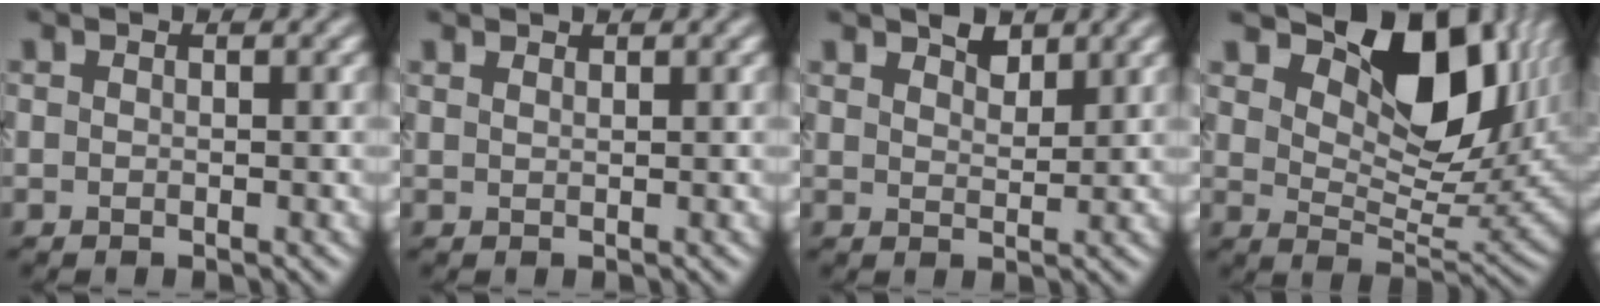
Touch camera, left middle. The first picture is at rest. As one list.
[{"total": 0.8, "force": [0.8, 0.1, 0.0], "torque": [0.000, 0.005, 0.012]}, {"total": 2.1, "force": [1.9, 0.6, 0.5], "torque": [-0.004, 0.005, 0.034]}, {"total": 10.0, "force": [5.6, 5.0, 6.7], "torque": [-0.092, 0.002, 0.094]}]